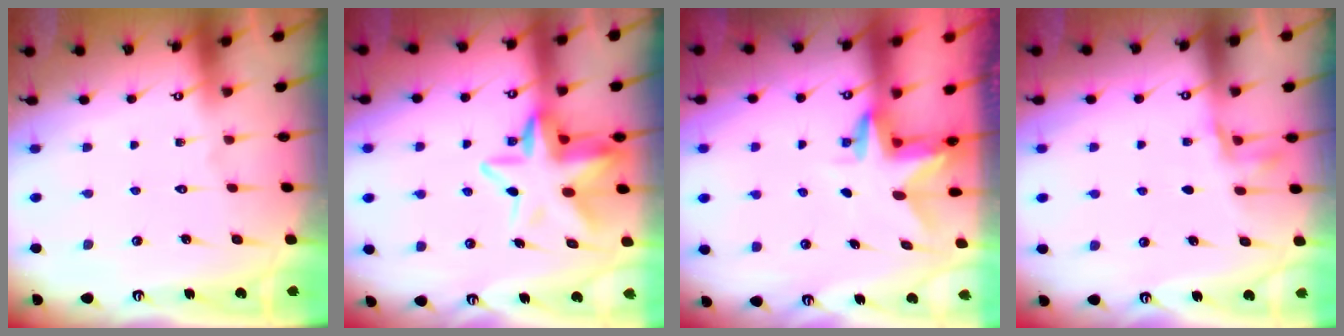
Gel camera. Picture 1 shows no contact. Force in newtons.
{"total": 12.5, "press": 12.2, "slide": 2.8}
{"total": 2.8, "press": 2.8, "slide": 0.2}
{"total": 2.9, "press": 2.8, "slide": 1.0}